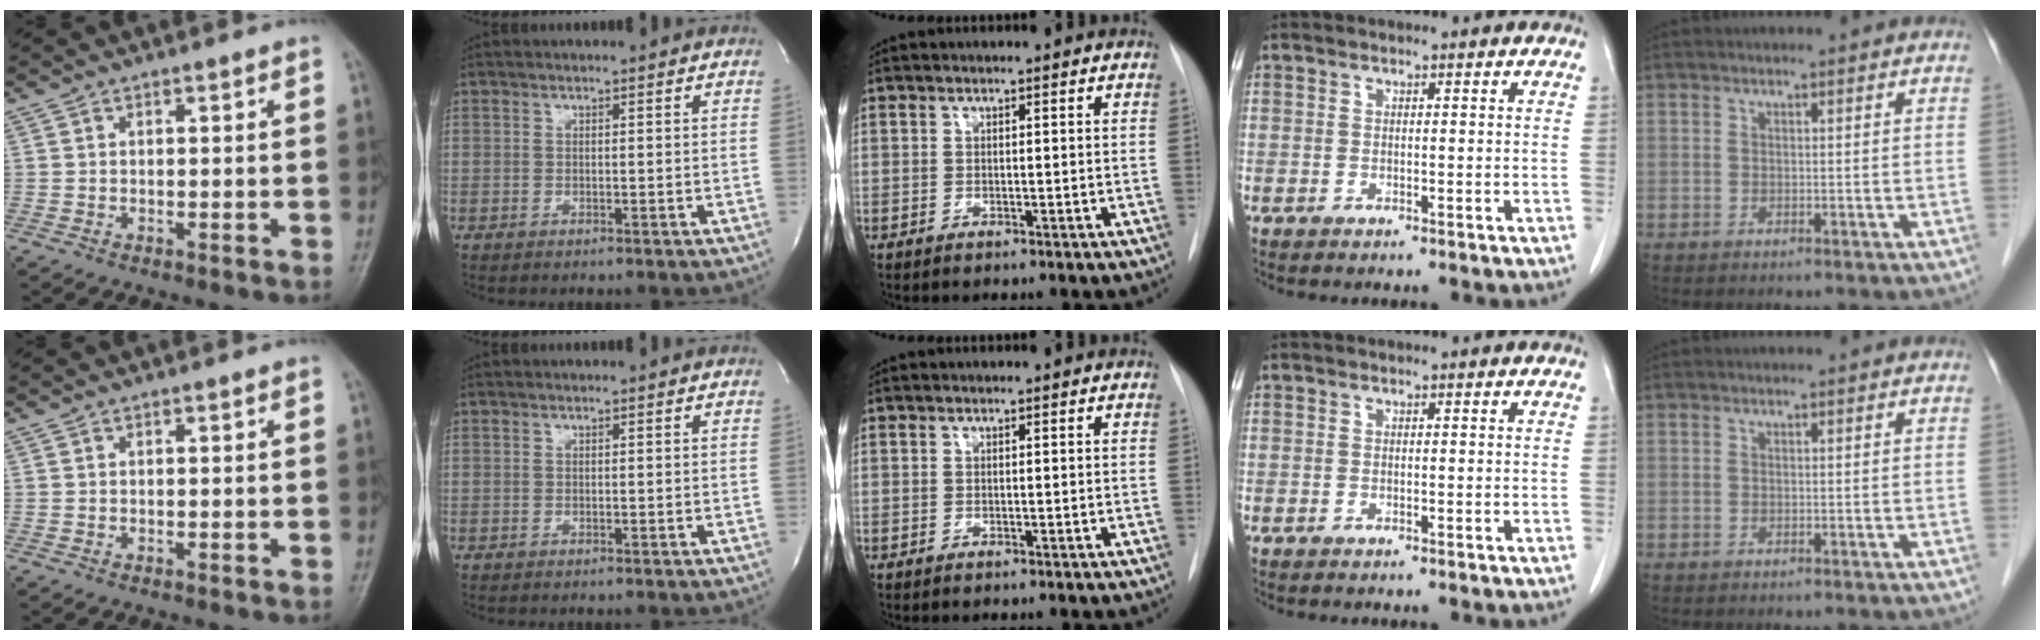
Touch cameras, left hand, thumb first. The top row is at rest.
{}